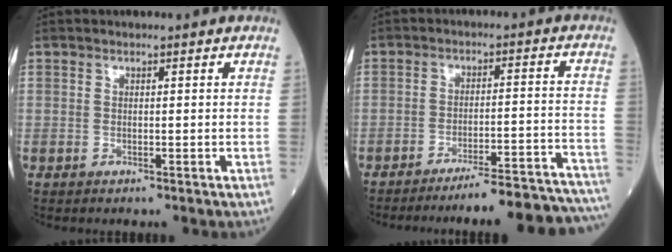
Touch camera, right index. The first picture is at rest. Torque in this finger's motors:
{"motor_torque": [0.27, -0.35, 0.24, 0.03]}